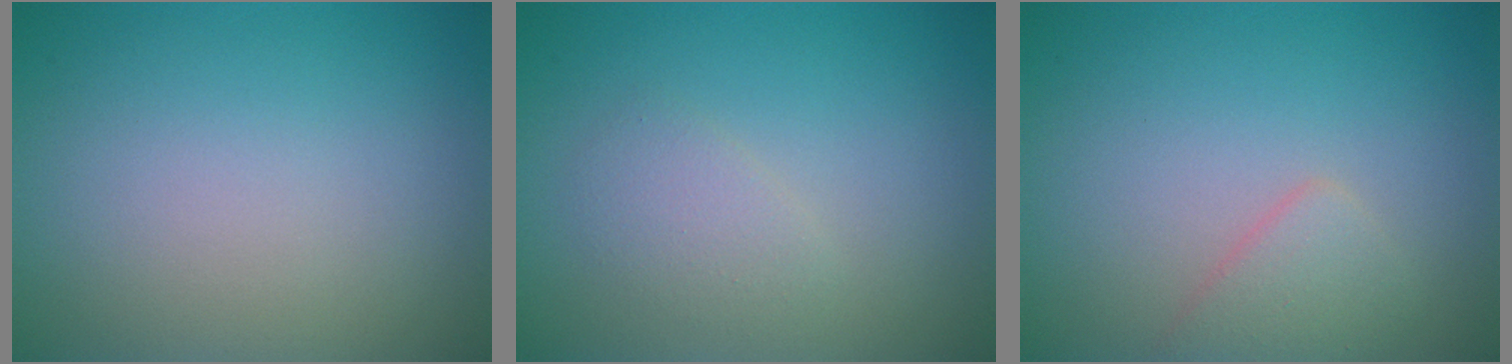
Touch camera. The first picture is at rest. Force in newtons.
{"total": 1.6, "press": 1.6, "slide": 0.0}
{"total": 1.8, "press": 1.8, "slide": 0.1}